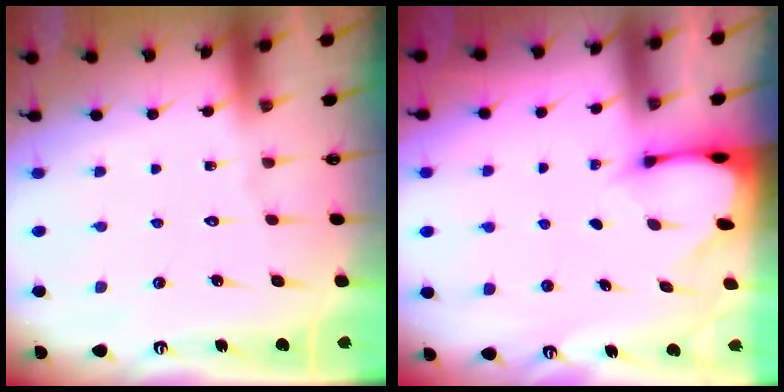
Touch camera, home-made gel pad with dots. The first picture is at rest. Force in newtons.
{"total": 2.0, "press": 2.0, "slide": 0.1}